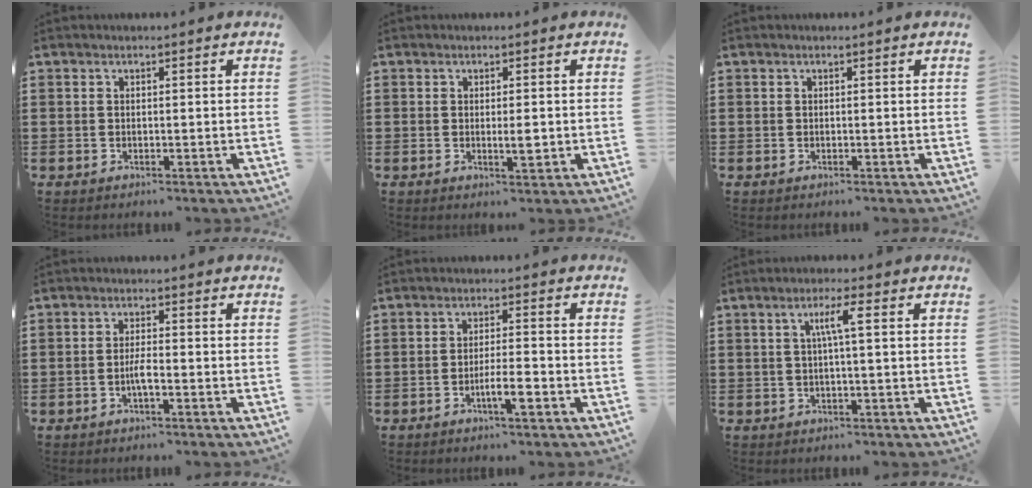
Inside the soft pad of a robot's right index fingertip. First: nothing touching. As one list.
[{"total": 2.6, "force": [-0.3, 0.6, 2.5], "torque": [-0.043, -0.002, -0.005]}, {"total": 0.0}, {"total": 2.6, "force": [-1.1, 0.6, 2.3], "torque": [-0.049, -0.001, -0.022]}, {"total": 4.5, "force": [-2.2, 0.6, 3.9], "torque": [-0.071, -0.003, -0.041]}, {"total": 3.8, "force": [0.6, 0.1, 3.8], "torque": [-0.073, 0.003, 0.005]}]